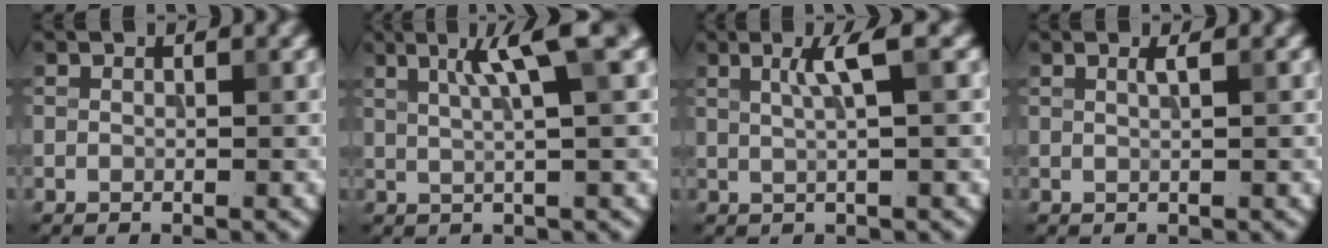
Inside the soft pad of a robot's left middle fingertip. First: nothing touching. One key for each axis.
{"total": 5.3, "fx": 2.2, "fy": 0.7, "fz": 4.7, "tx": -0.071, "ty": 0.008, "tz": 0.036}
{"total": 3.0, "fx": 1.0, "fy": 0.5, "fz": 2.8, "tx": -0.043, "ty": 0.005, "tz": 0.016}
{"total": 0.9, "fx": 0.4, "fy": 0.3, "fz": 0.8, "tx": -0.007, "ty": 0.001, "tz": 0.004}